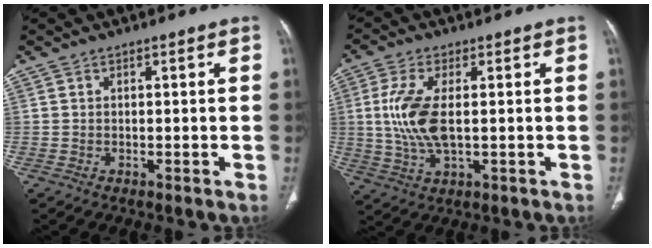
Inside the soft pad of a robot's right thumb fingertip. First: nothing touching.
{"total": 9.8, "force": [0.6, 4.2, 8.8], "torque": [-0.205, -0.006, 0.016]}